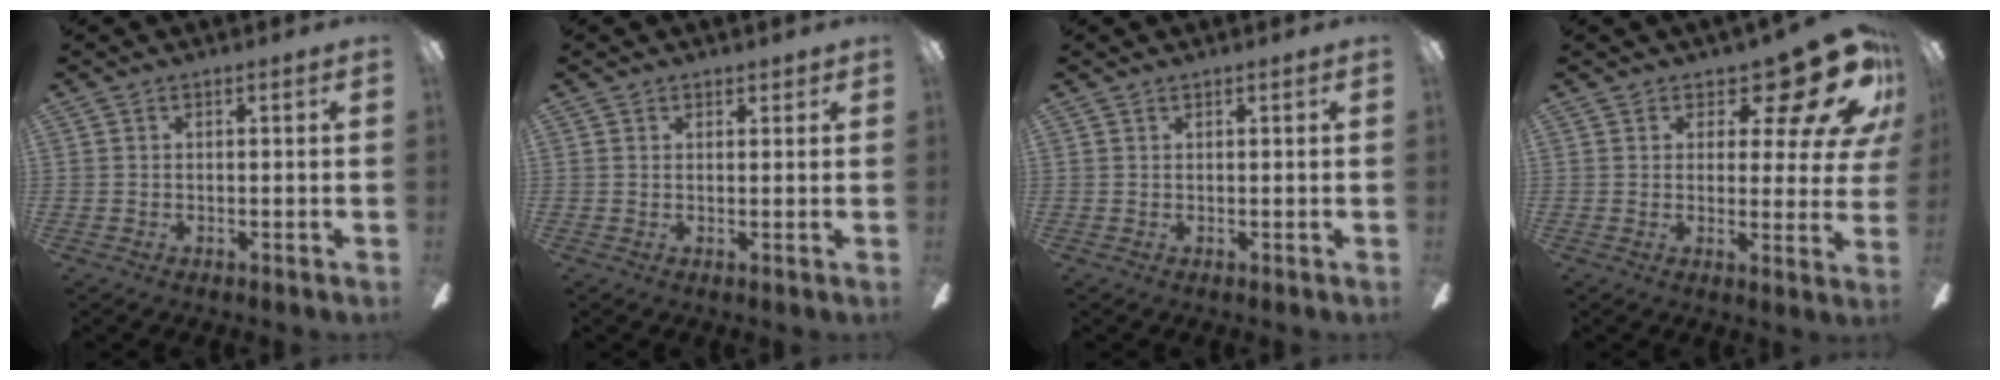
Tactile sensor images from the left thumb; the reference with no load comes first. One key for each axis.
{"total": 1.7, "fx": 1.4, "fy": 1.0, "fz": 0.1, "tx": -0.002, "ty": 0.000, "tz": 0.028}
{"total": 0.7, "fx": 0.6, "fy": 0.1, "fz": -0.1, "tx": 0.000, "ty": 0.000, "tz": 0.012}
{"total": 15.9, "fx": 10.3, "fy": 6.3, "fz": 10.4, "tx": -0.135, "ty": -0.072, "tz": 0.173}